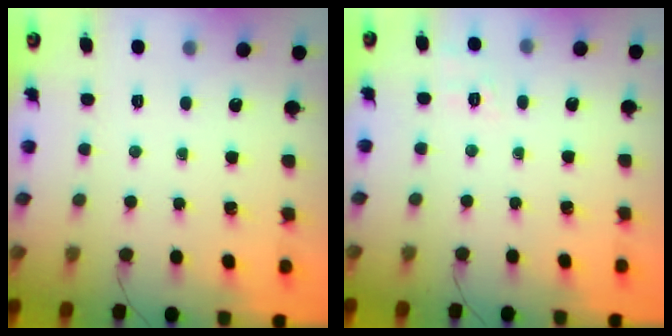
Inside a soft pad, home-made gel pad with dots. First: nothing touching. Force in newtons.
{"total": 1.9, "press": 0.7, "slide": 1.7}